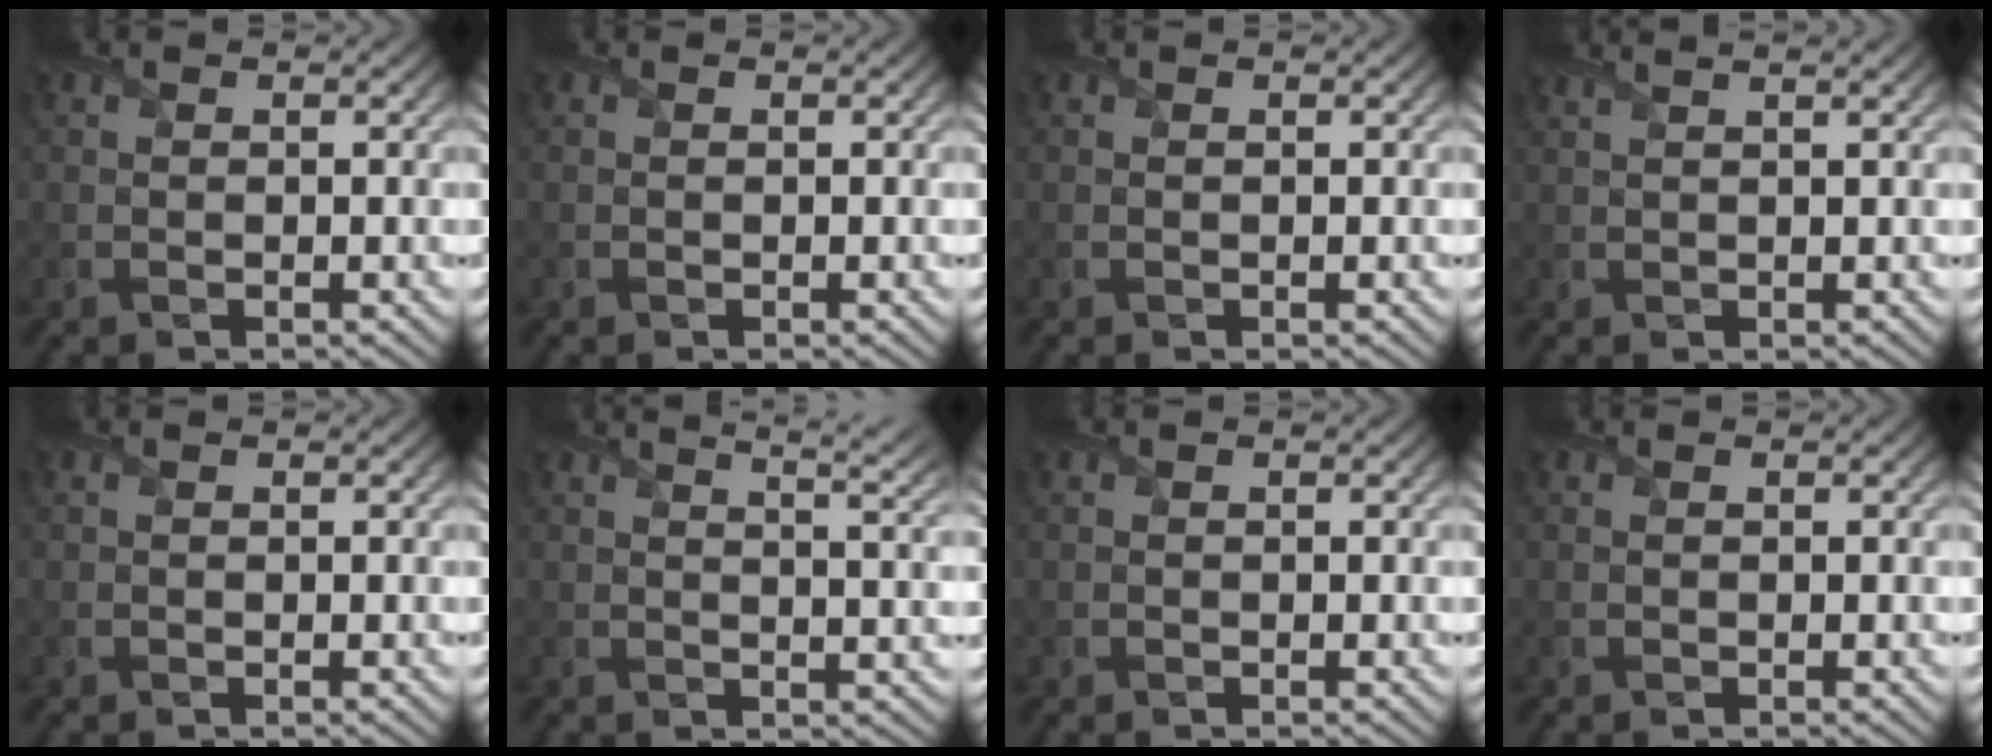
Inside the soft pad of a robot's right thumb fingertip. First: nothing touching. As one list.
[{"total": 0.0}, {"total": 0.0}, {"total": 2.8, "force": [2.0, 0.9, 1.8], "torque": [-0.019, 0.014, 0.001]}, {"total": 0.0}, {"total": 7.0, "force": [4.9, 1.8, 4.6], "torque": [-0.053, 0.026, 0.041]}, {"total": 0.0}, {"total": 0.0}]